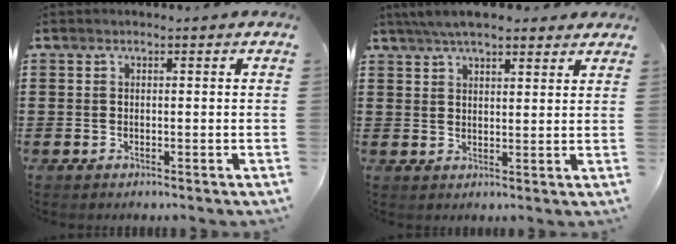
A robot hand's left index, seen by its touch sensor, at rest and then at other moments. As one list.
[{"total": 5.5, "force": [4.6, 1.3, 2.6], "torque": [-0.062, 0.000, 0.086]}]